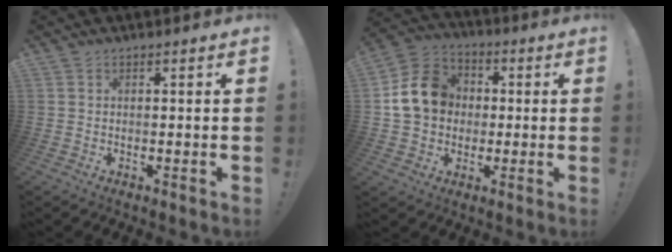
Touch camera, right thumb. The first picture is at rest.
{"total": 14.6, "force": [1.8, 12.5, 7.2], "torque": [-0.104, 0.014, 0.045]}